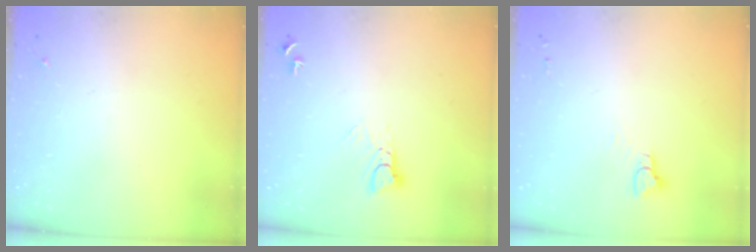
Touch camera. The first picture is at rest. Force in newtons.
{"total": 4.6, "press": 4.5, "slide": 0.5}
{"total": 3.2, "press": 3.2, "slide": 0.2}